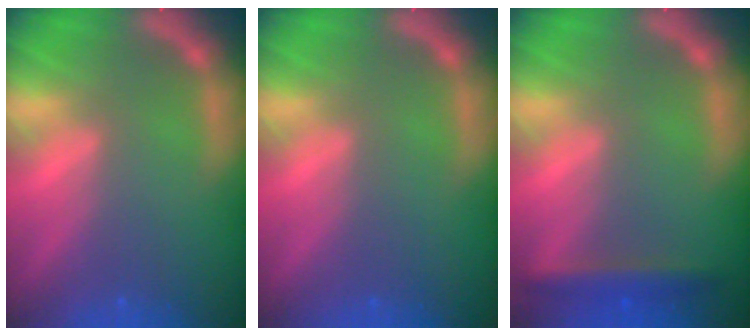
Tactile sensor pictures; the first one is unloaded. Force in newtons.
{"total": 0.0}
{"total": 3.0}